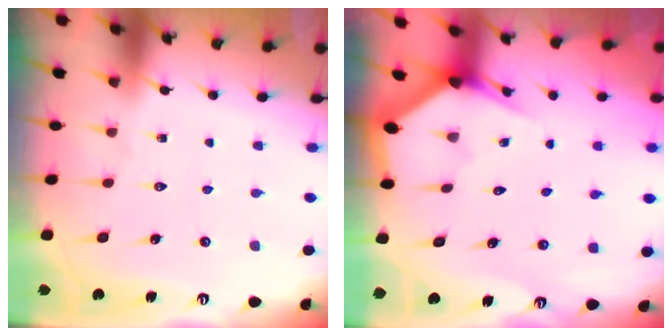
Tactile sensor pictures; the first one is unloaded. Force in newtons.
{"total": 2.8, "press": 2.8, "slide": 0.1}